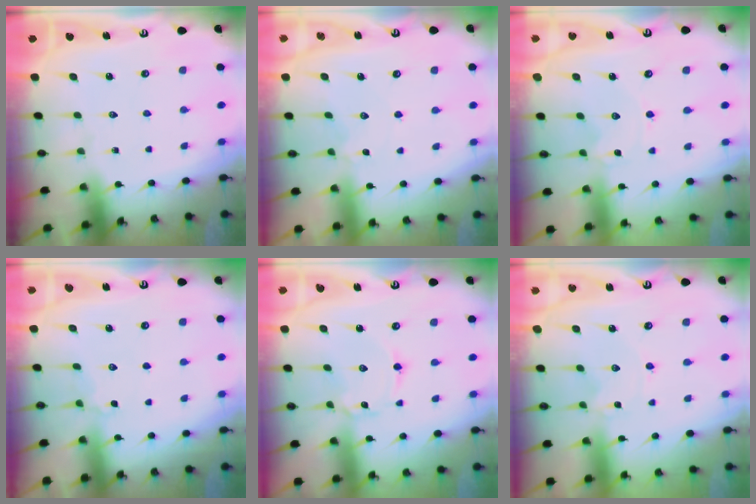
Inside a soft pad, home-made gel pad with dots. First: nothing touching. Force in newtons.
{"total": 3.5, "press": 3.4, "slide": 0.5}
{"total": 1.5, "press": 1.4, "slide": 0.2}
{"total": 4.4, "press": 4.2, "slide": 1.2}
{"total": 1.6, "press": 1.5, "slide": 0.1}
{"total": 0.0}